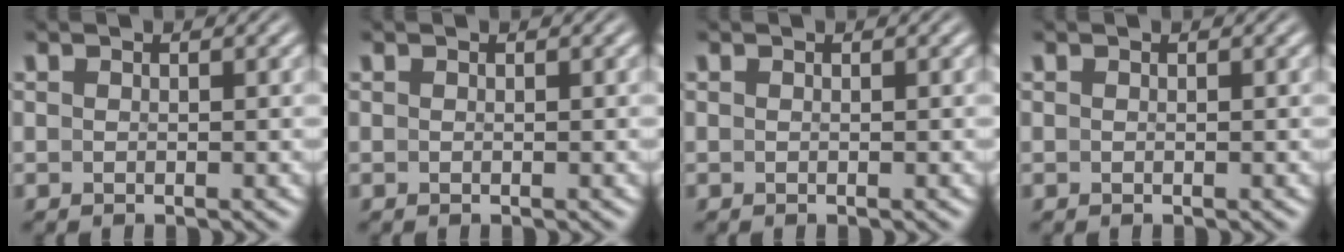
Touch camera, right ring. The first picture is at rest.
{"total": 0.0}
{"total": 0.0}
{"total": 0.0}